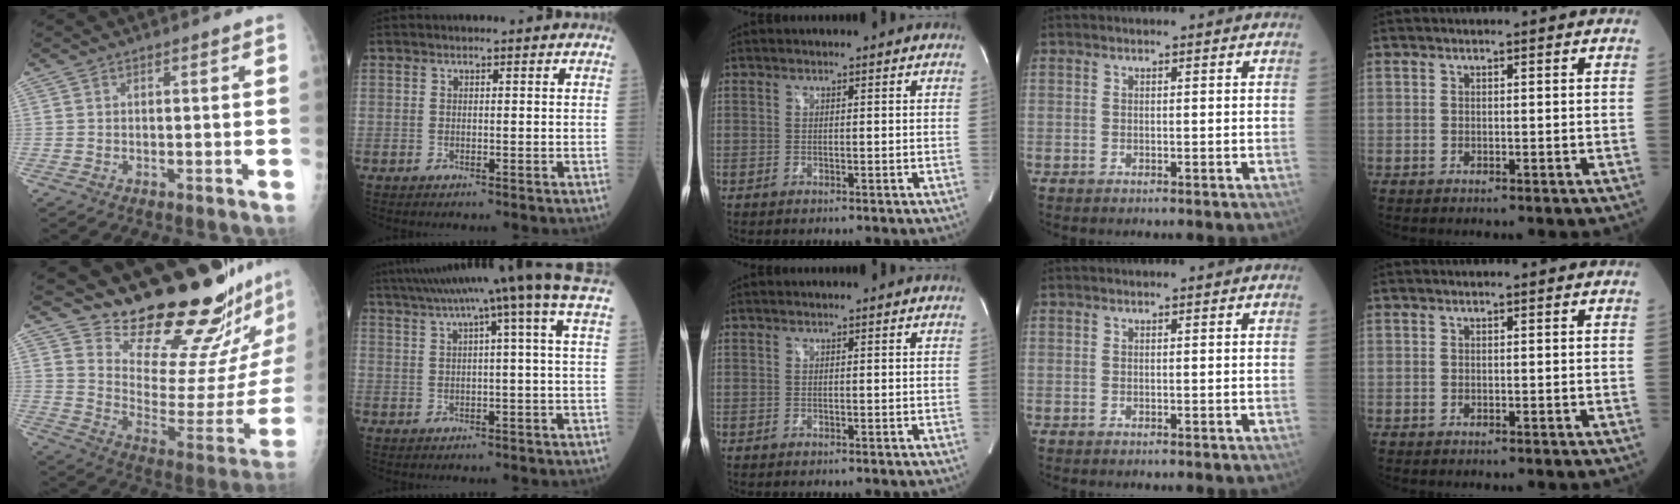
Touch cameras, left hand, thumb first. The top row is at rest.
{"thumb": {"total": 24.6, "force": [22.2, 3.8, 9.9], "torque": [-0.114, -0.200, 0.307]}, "index": {"total": 11.4, "force": [7.4, -1.8, 8.5], "torque": [-0.137, 0.024, 0.092]}}